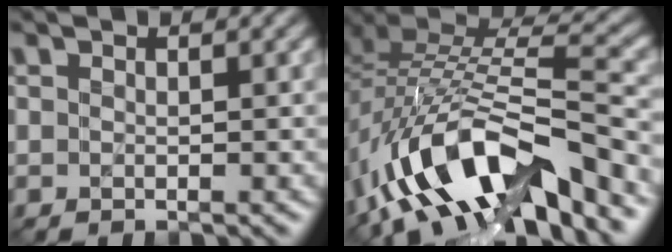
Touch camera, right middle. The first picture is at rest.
{"total": 13.8, "force": [-7.3, 5.5, 10.4], "torque": [-0.182, 0.012, -0.127]}